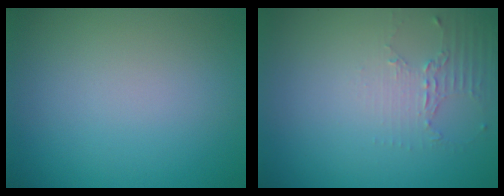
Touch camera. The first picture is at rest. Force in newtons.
{"total": 2.1, "press": 1.5, "slide": 1.5}